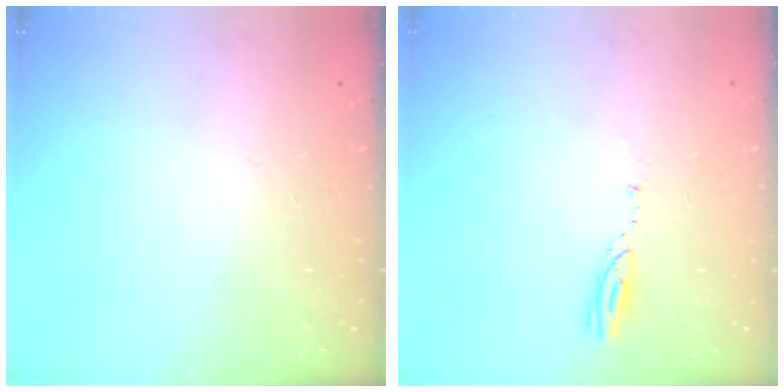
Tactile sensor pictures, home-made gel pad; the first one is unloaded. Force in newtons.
{"total": 3.0, "press": 3.0, "slide": 0.1}